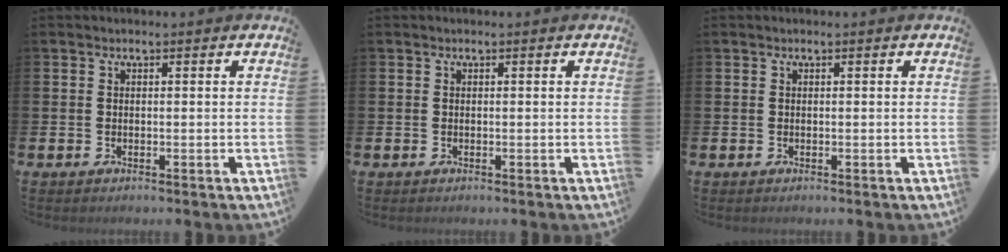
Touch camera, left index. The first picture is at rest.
{"total": 0.0}
{"total": 0.0}